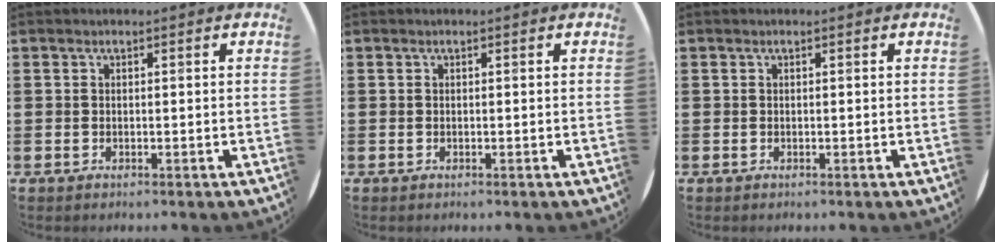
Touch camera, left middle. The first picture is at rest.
{"total": 0.0}
{"total": 0.0}